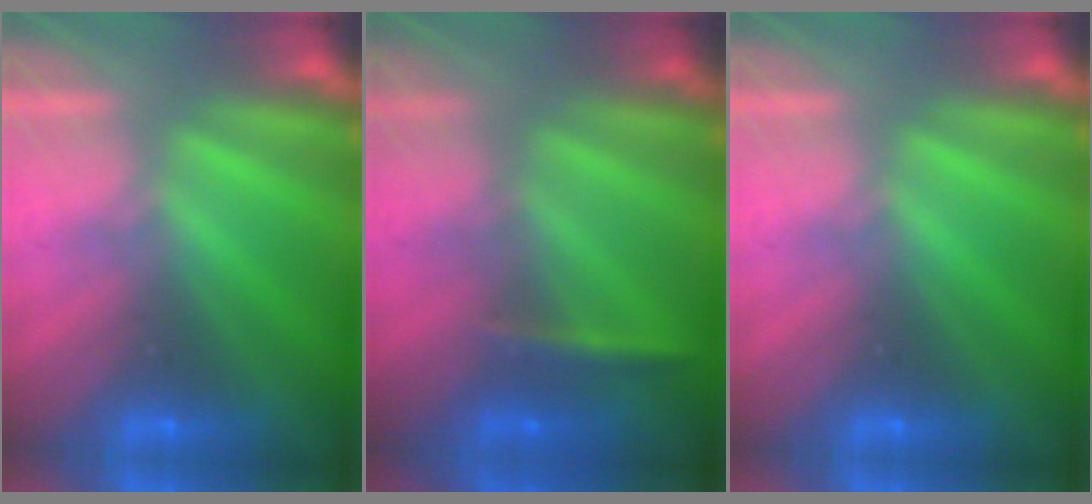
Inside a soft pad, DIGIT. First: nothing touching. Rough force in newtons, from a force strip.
{"total": 2.4}
{"total": 0.0}